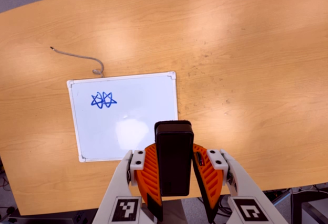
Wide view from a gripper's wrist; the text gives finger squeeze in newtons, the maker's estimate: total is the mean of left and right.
{"total": 6.6, "left": 5.8, "right": 7.3}